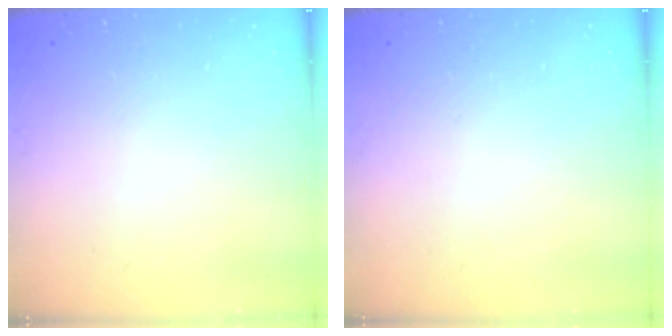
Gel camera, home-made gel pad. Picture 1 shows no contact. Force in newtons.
{"total": 0.0}